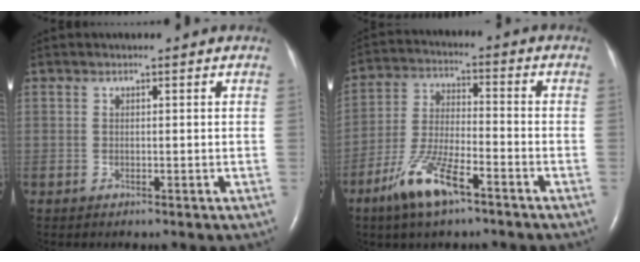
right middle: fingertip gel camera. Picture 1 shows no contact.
{"total": 10.4, "force": [-6.4, 2.5, 7.8], "torque": [-0.165, -0.007, -0.120]}